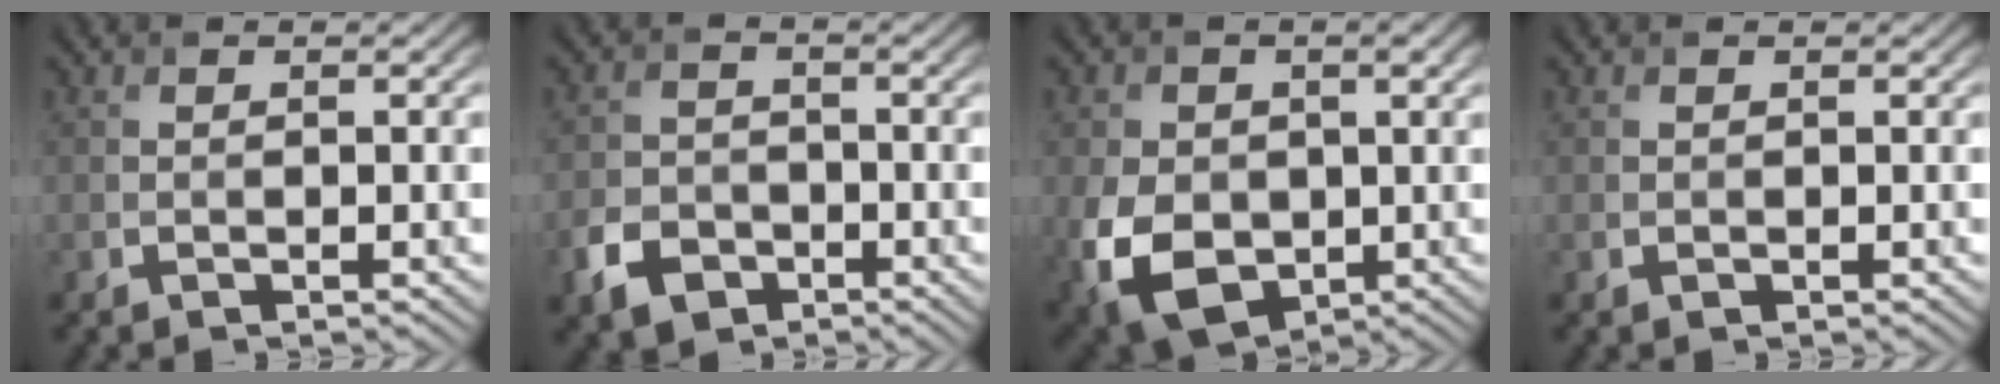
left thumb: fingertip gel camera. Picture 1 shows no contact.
{"total": 5.0, "force": [-2.7, 3.6, 2.2], "torque": [-0.050, -0.005, -0.062]}
{"total": 11.1, "force": [-1.5, 7.8, 7.8], "torque": [-0.180, -0.020, -0.032]}
{"total": 0.0}